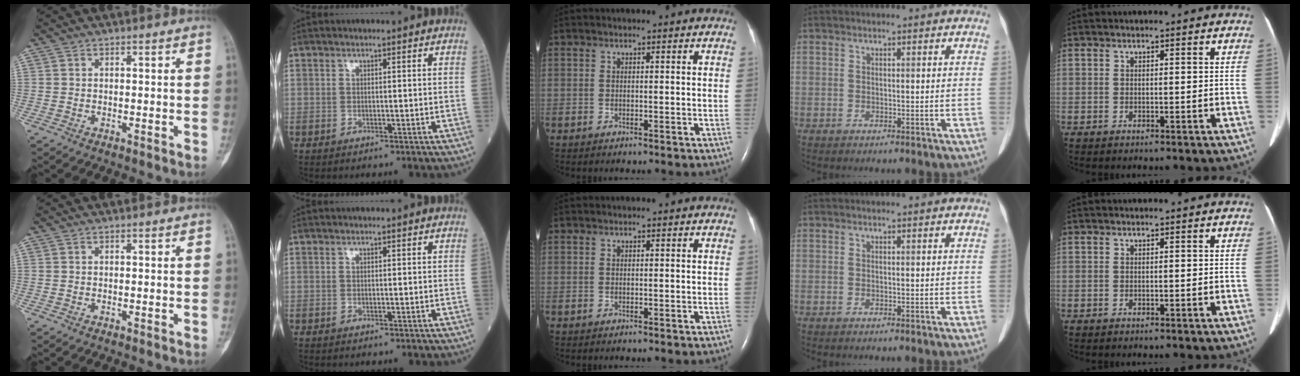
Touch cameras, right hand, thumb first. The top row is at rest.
{}